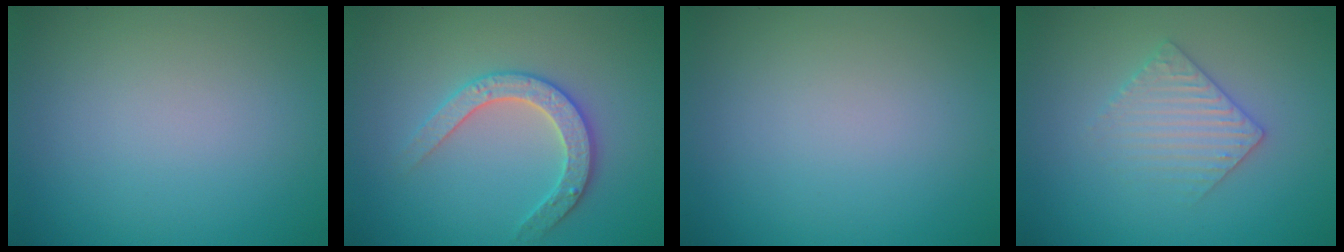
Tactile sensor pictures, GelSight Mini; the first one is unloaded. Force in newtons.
{"total": 3.0, "press": 2.9, "slide": 0.5}
{"total": 0.0}
{"total": 3.0, "press": 2.9, "slide": 0.6}